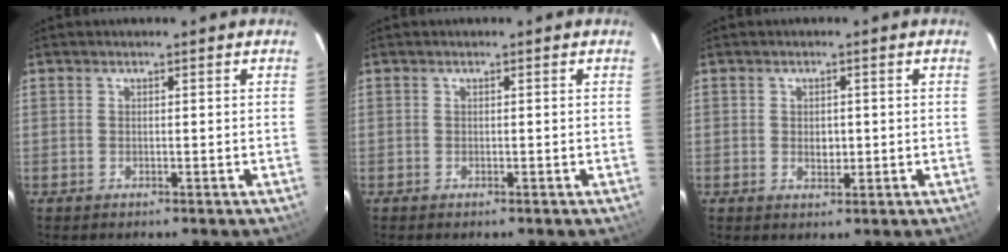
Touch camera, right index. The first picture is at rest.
{"total": 0.0}
{"total": 2.2, "force": [-0.1, 1.7, 1.5], "torque": [-0.023, 0.001, 0.000]}